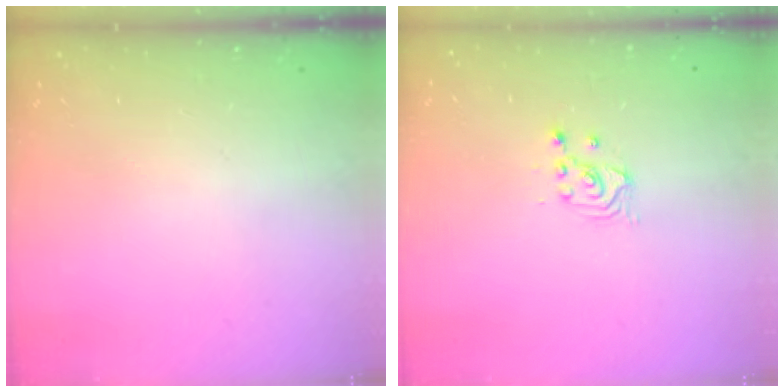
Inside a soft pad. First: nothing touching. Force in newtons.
{"total": 2.4, "press": 2.3, "slide": 0.2}